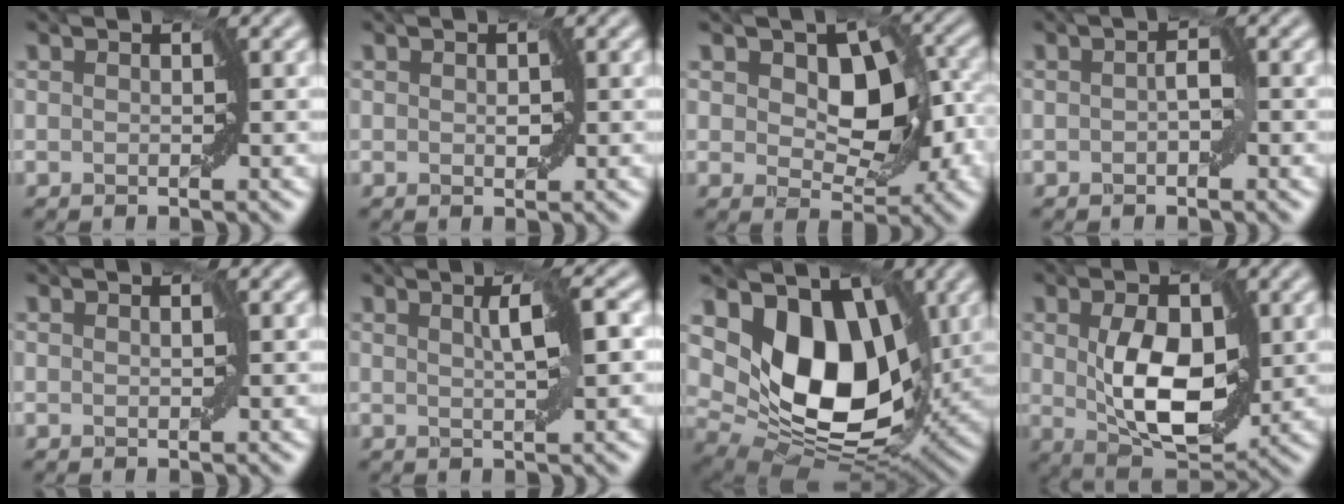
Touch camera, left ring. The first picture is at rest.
{"total": 0.6, "force": [0.1, 0.3, 0.5], "torque": [-0.013, -0.002, 0.004]}
{"total": 9.1, "force": [1.2, 5.7, 7.0], "torque": [-0.098, 0.005, 0.018]}
{"total": 1.4, "force": [-0.3, 0.5, 1.3], "torque": [-0.026, 0.004, -0.005]}
{"total": 0.5, "force": [0.3, 0.3, 0.3], "torque": [-0.004, -0.002, 0.001]}
{"total": 2.2, "force": [0.6, -0.1, 2.2], "torque": [-0.049, 0.003, 0.013]}
{"total": 12.7, "force": [3.5, 8.6, 8.7], "torque": [-0.142, -0.021, 0.066]}
{"total": 7.3, "force": [0.1, 4.0, 6.1], "torque": [-0.124, -0.010, 0.010]}